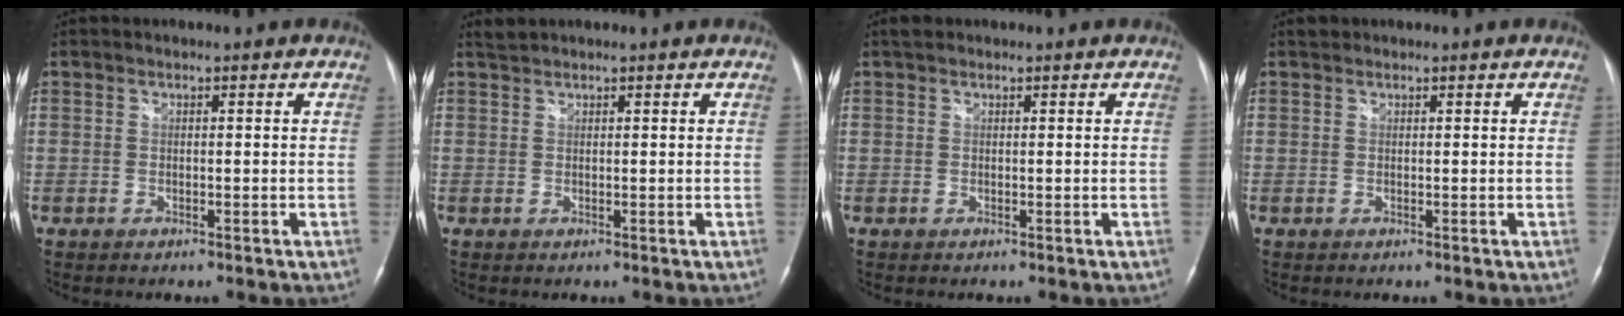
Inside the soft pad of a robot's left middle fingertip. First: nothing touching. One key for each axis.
{"total": 1.0, "fx": 1.0, "fy": -0.1, "fz": -0.1, "tx": -0.005, "ty": 0.010, "tz": 0.024}
{"total": 1.0, "fx": 0.8, "fy": 0.5, "fz": 0.3, "tx": -0.009, "ty": 0.013, "tz": 0.014}
{"total": 0.7, "fx": 0.6, "fy": 0.3, "fz": 0.0, "tx": -0.004, "ty": 0.009, "tz": 0.009}